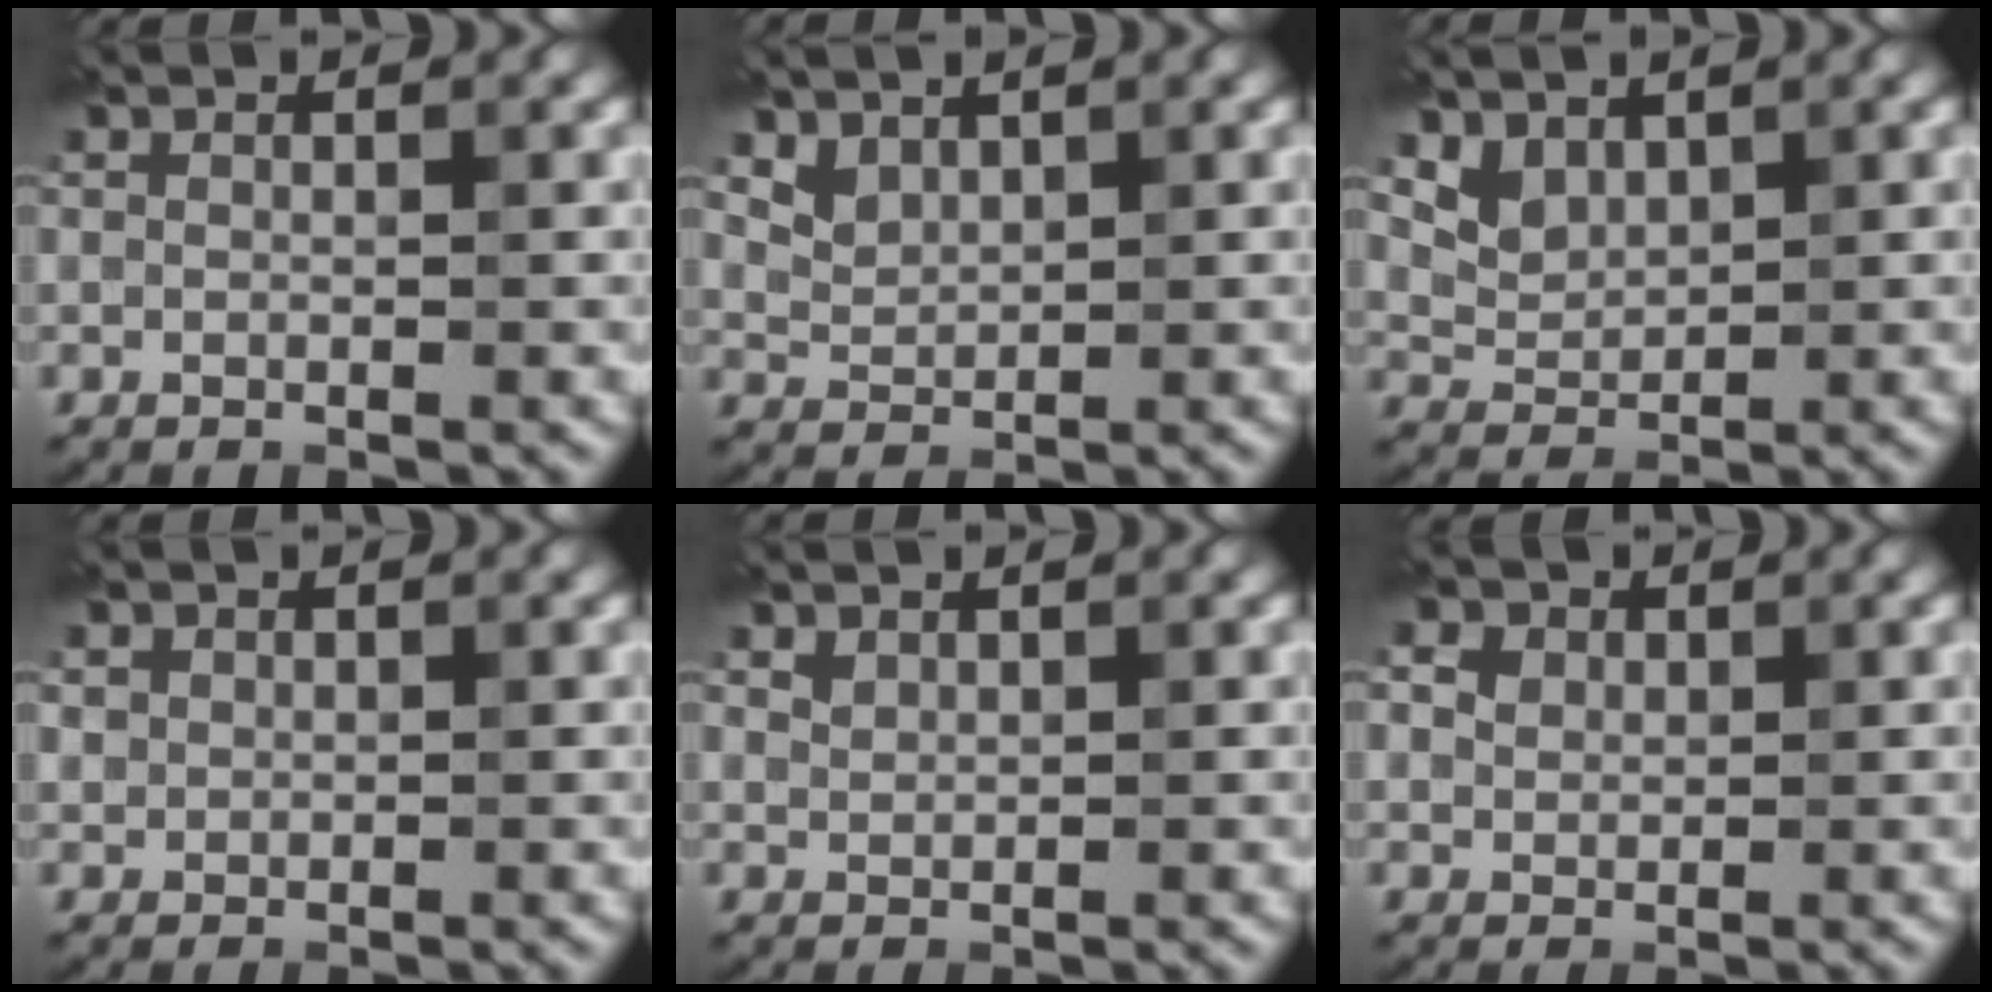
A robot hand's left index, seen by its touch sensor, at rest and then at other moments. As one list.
[{"total": 2.2, "force": [2.0, 1.0, 0.0], "torque": [-0.011, -0.002, 0.049]}, {"total": 2.8, "force": [2.3, 1.5, 0.3], "torque": [-0.020, -0.011, 0.065]}, {"total": 1.1, "force": [0.6, 0.8, -0.4], "torque": [0.010, 0.008, 0.008]}, {"total": 1.1, "force": [1.0, 0.2, -0.3], "torque": [-0.001, 0.005, 0.022]}, {"total": 6.6, "force": [3.6, 4.7, 2.9], "torque": [-0.057, 0.043, 0.023]}]